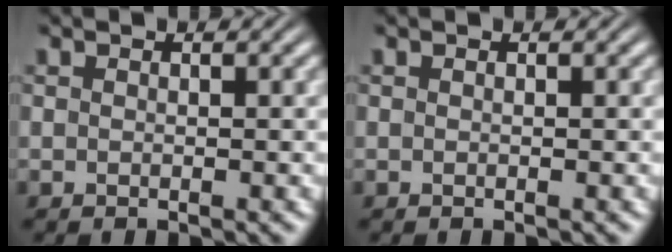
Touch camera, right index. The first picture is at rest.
{"total": 0.0}